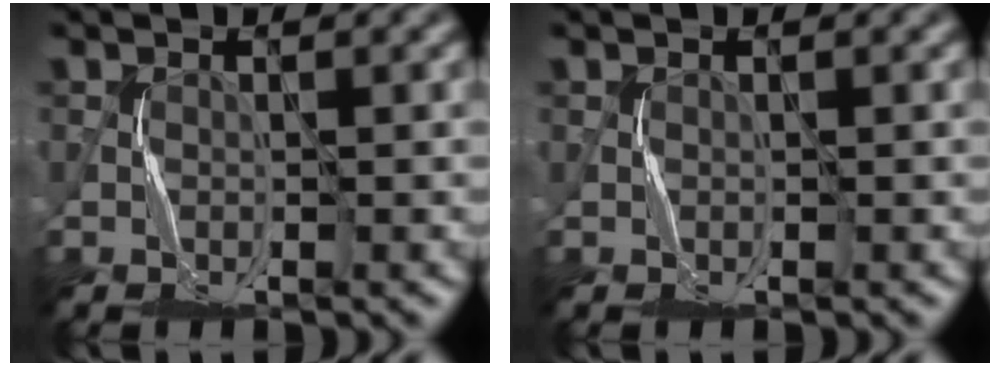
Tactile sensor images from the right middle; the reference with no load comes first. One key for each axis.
{"total": 0.0}